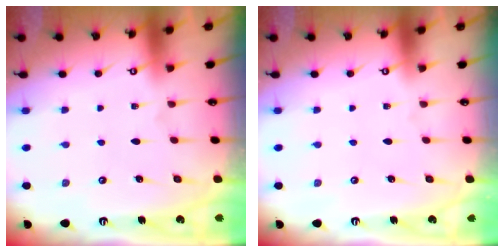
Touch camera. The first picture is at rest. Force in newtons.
{"total": 0.0}